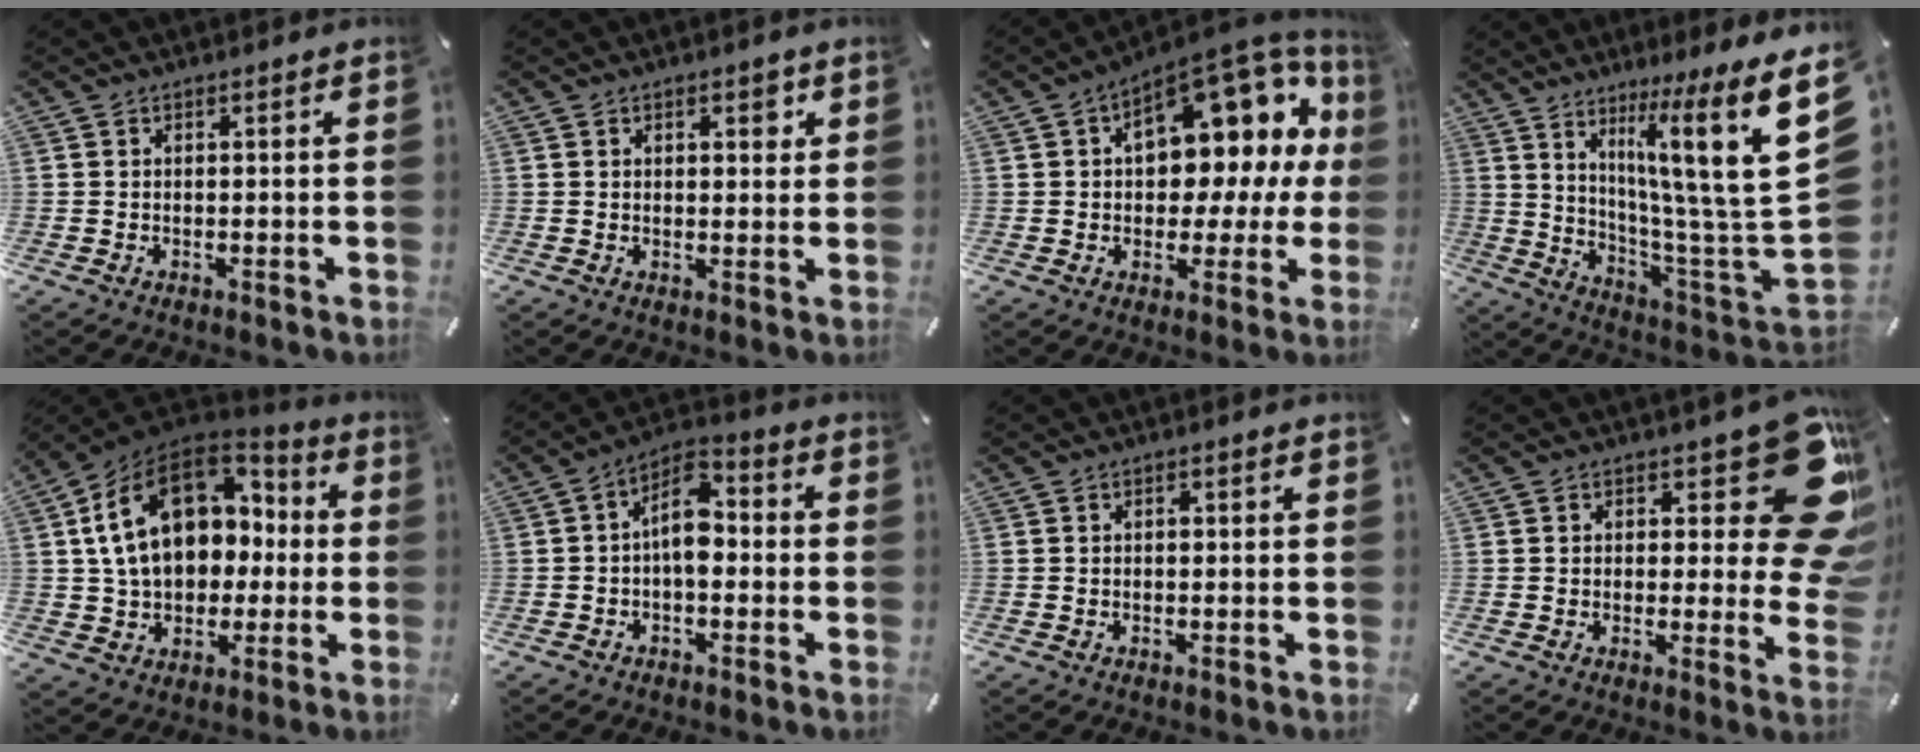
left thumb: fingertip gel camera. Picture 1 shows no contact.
{"total": 3.0, "force": [1.3, 1.8, 2.0], "torque": [-0.019, -0.003, 0.015]}
{"total": 16.1, "force": [6.8, 9.4, 11.3], "torque": [-0.135, -0.063, 0.113]}
{"total": 23.3, "force": [9.7, 3.7, 20.9], "torque": [-0.314, -0.089, 0.152]}
{"total": 20.2, "force": [3.9, 14.8, 13.2], "torque": [-0.243, 0.004, 0.072]}
{"total": 8.4, "force": [-0.8, 4.8, 6.8], "torque": [-0.120, 0.010, -0.015]}
{"total": 0.5, "force": [0.0, 0.4, 0.3], "torque": [-0.005, 0.001, -0.001]}
{"total": 16.8, "force": [7.4, 7.0, 13.3], "torque": [-0.159, -0.062, 0.126]}